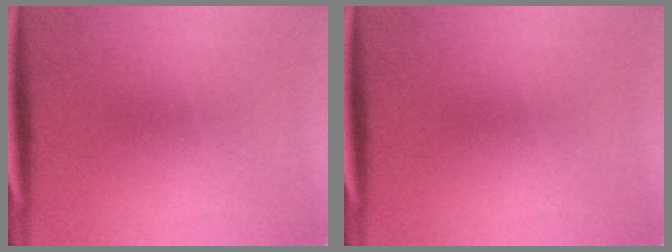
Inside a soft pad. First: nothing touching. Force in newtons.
{"total": 0.0}